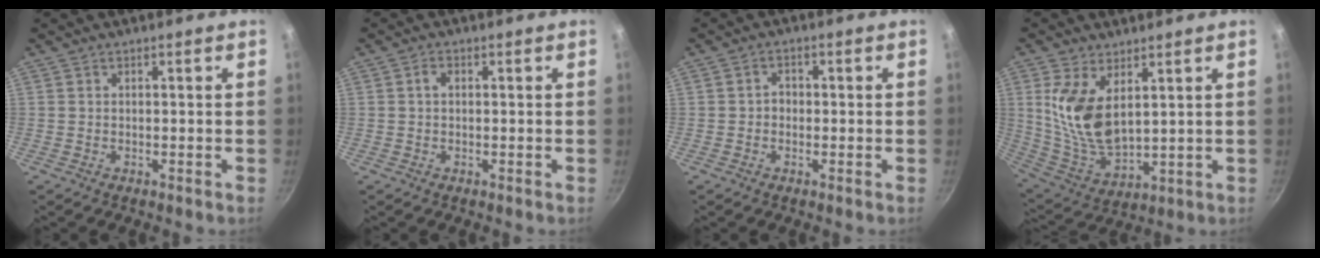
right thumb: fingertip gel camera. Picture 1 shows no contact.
{"total": 1.5, "force": [0.2, 1.0, 1.1], "torque": [-0.019, 0.006, 0.001]}
{"total": 2.2, "force": [-0.3, 1.8, 1.1], "torque": [-0.008, 0.009, -0.008]}
{"total": 13.2, "force": [4.3, 7.0, 10.4], "torque": [-0.199, -0.040, 0.096]}